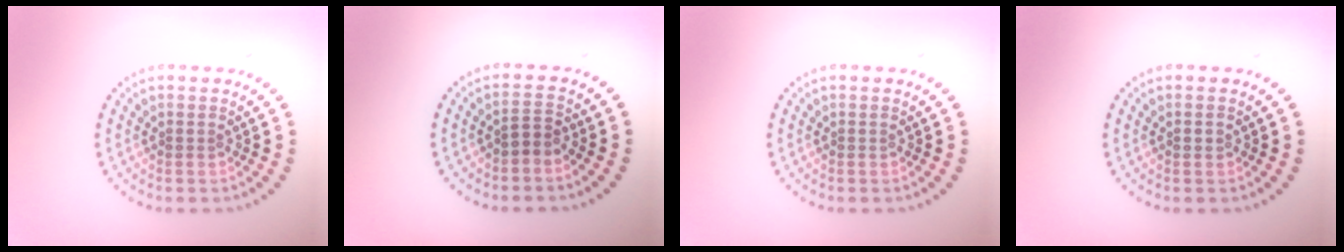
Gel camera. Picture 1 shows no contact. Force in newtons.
{"total": 1.4, "press": 1.2, "slide": 0.8}
{"total": 0.0}
{"total": 0.8, "press": 0.8, "slide": 0.1}